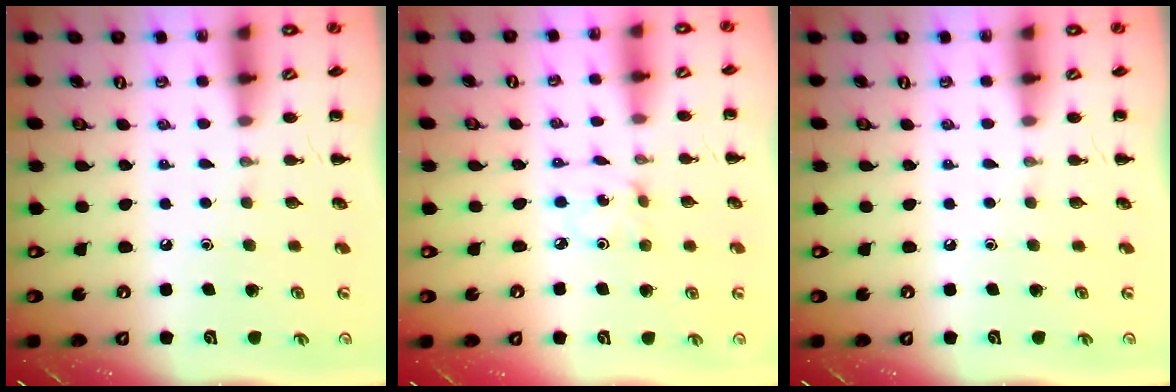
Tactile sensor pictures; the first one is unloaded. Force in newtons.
{"total": 1.5, "press": 1.4, "slide": 0.5}
{"total": 0.0}